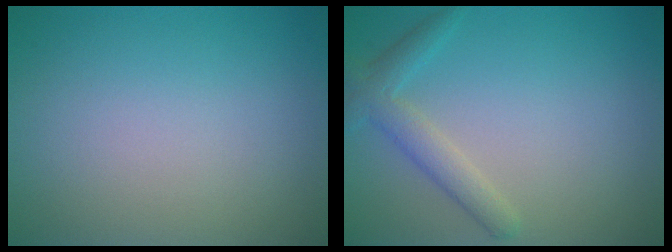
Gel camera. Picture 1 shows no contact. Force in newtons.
{"total": 2.6, "press": 2.6, "slide": 0.1}